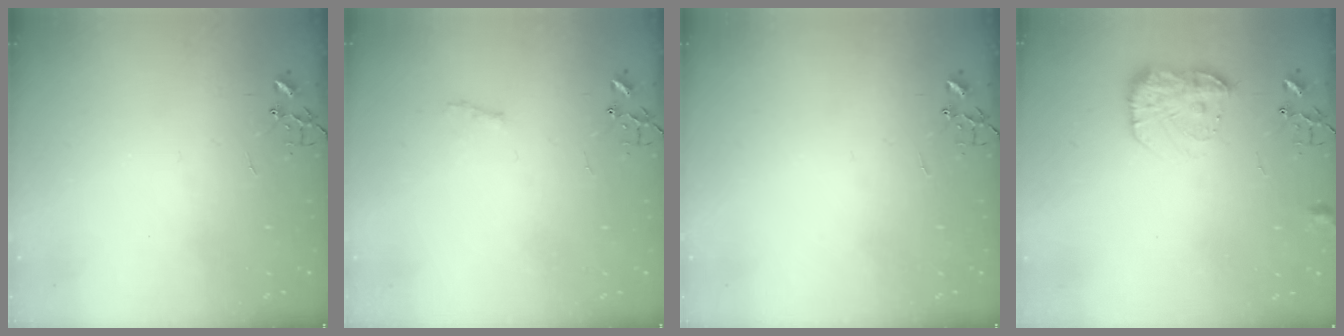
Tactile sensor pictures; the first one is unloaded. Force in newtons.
{"total": 4.7, "press": 4.6, "slide": 0.6}
{"total": 0.0}
{"total": 13.9, "press": 13.9, "slide": 1.0}